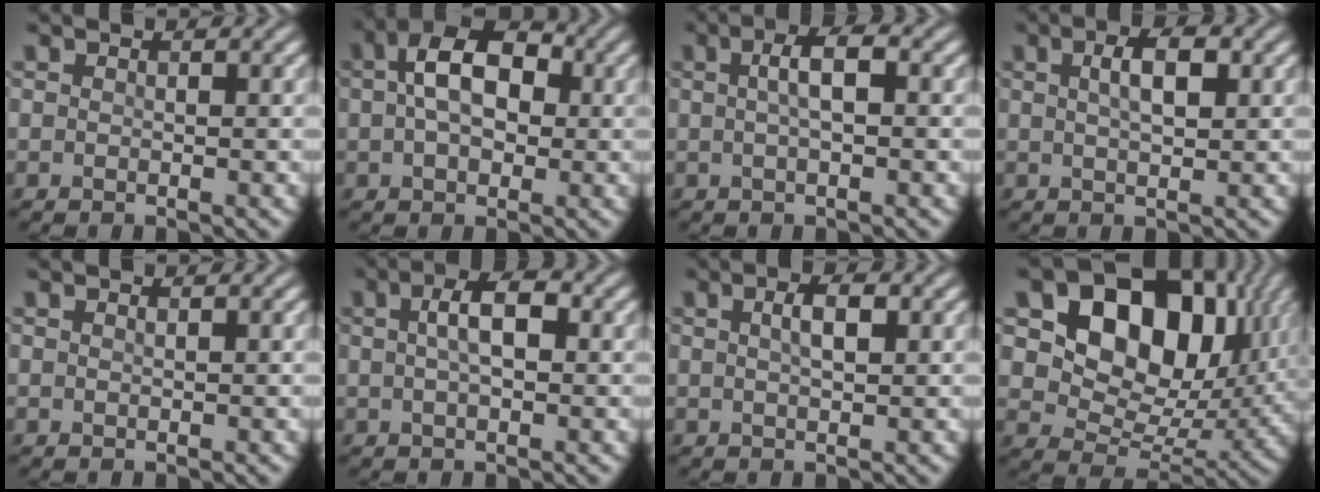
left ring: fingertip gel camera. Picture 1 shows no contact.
{"total": 6.7, "force": [1.0, 4.3, 5.1], "torque": [-0.089, 0.020, 0.005]}
{"total": 2.8, "force": [0.4, 0.7, 2.6], "torque": [-0.050, 0.008, 0.005]}
{"total": 3.2, "force": [0.9, 1.2, 2.8], "torque": [-0.052, 0.006, 0.017]}
{"total": 0.0}
{"total": 3.5, "force": [0.6, 1.4, 3.1], "torque": [-0.056, 0.008, 0.007]}
{"total": 2.2, "force": [0.7, 0.7, 2.0], "torque": [-0.036, 0.004, 0.011]}
{"total": 14.5, "force": [4.8, 9.8, 9.7], "torque": [-0.153, 0.006, 0.089]}